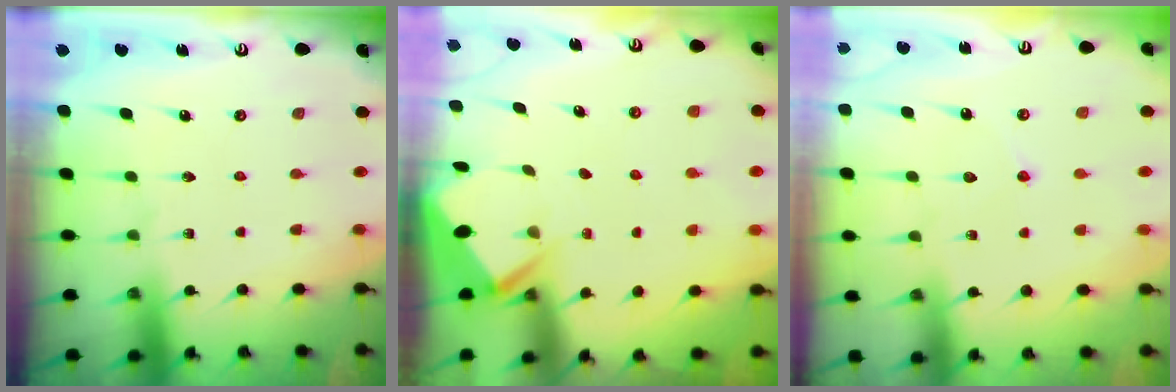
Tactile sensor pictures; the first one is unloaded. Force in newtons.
{"total": 2.8, "press": 2.8, "slide": 0.4}
{"total": 3.5, "press": 3.5, "slide": 0.4}